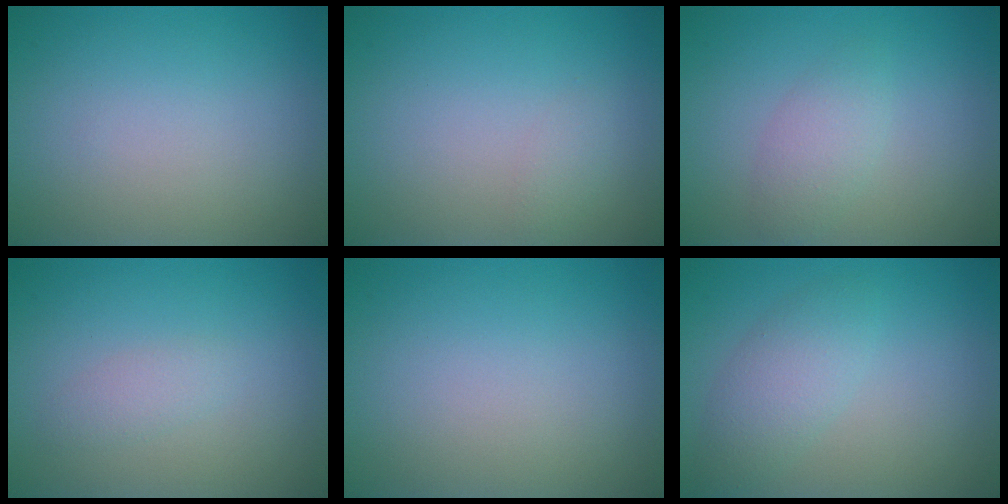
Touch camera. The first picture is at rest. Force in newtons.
{"total": 0.8, "press": 0.8, "slide": 0.0}
{"total": 2.0, "press": 2.0, "slide": 0.1}
{"total": 1.3, "press": 1.3, "slide": 0.1}
{"total": 0.0}
{"total": 2.9, "press": 2.9, "slide": 0.2}